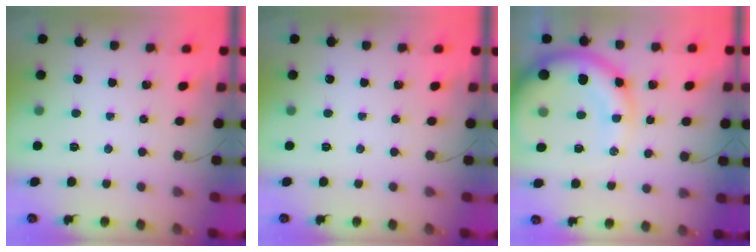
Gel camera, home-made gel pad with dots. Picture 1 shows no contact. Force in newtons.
{"total": 0.0}
{"total": 15.8, "press": 15.4, "slide": 3.5}